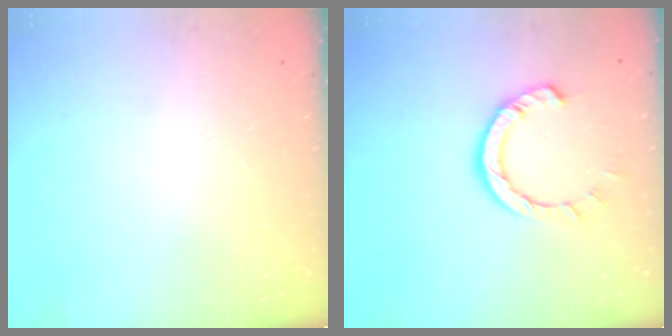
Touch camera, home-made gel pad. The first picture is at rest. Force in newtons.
{"total": 9.0, "press": 8.9, "slide": 1.2}